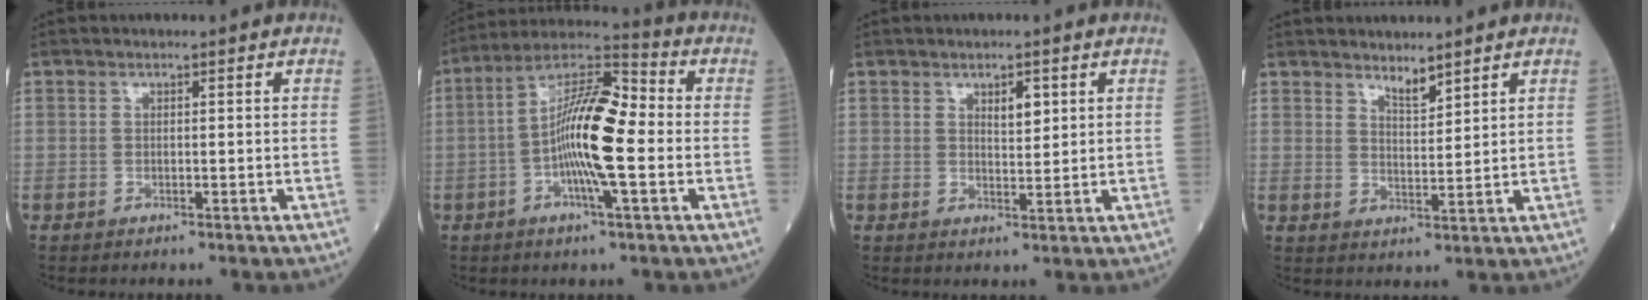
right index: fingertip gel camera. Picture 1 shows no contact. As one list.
[{"total": 13.2, "force": [-1.7, 2.3, 12.8], "torque": [-0.235, 0.019, -0.037]}, {"total": 2.6, "force": [1.3, 0.9, 2.0], "torque": [-0.033, -0.002, 0.023]}, {"total": 2.8, "force": [2.6, 0.3, 1.2], "torque": [-0.025, -0.010, 0.051]}]